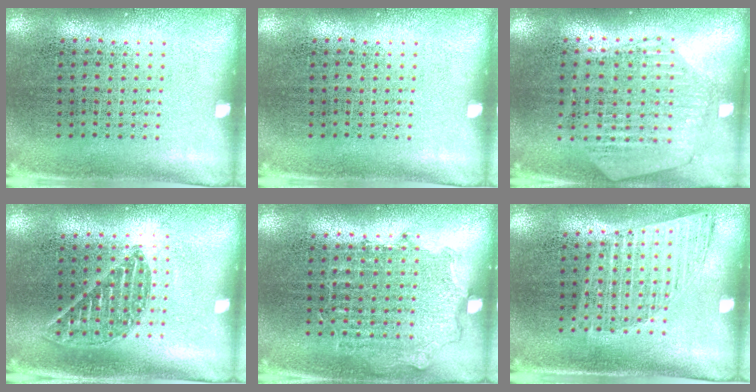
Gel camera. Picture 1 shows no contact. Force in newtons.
{"total": 0.0}
{"total": 1.1, "press": 1.1, "slide": 0.2}
{"total": 1.1, "press": 1.0, "slide": 0.4}
{"total": 0.8, "press": 0.8, "slide": 0.2}
{"total": 1.0, "press": 1.0, "slide": 0.1}